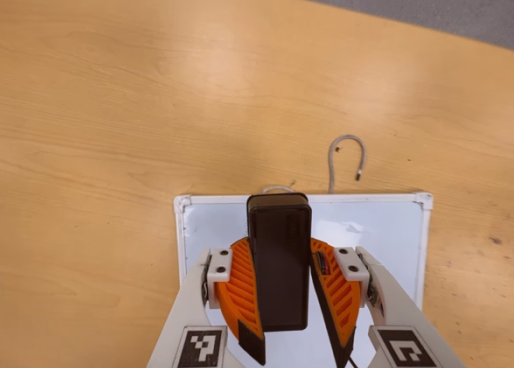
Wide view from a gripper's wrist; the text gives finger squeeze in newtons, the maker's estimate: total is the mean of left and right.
{"total": 8.5, "left": 8.7, "right": 8.2}